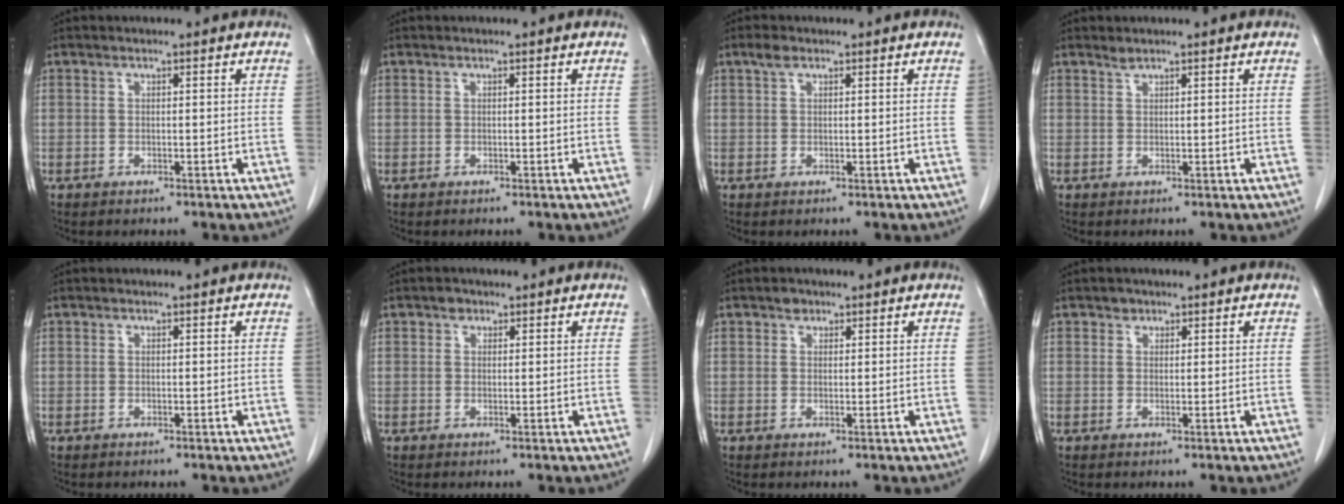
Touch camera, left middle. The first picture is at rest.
{"total": 0.0}
{"total": 1.4, "force": [0.9, 0.7, 0.8], "torque": [-0.019, 0.010, 0.017]}
{"total": 0.7, "force": [0.7, -0.1, 0.1], "torque": [-0.008, -0.002, 0.015]}
{"total": 0.0}
{"total": 1.2, "force": [0.8, 0.9, 0.3], "torque": [-0.003, 0.000, 0.010]}
{"total": 1.2, "force": [0.9, 0.8, 0.3], "torque": [-0.004, -0.002, 0.013]}
{"total": 1.1, "force": [0.7, 0.7, 0.1], "torque": [0.003, -0.004, 0.009]}